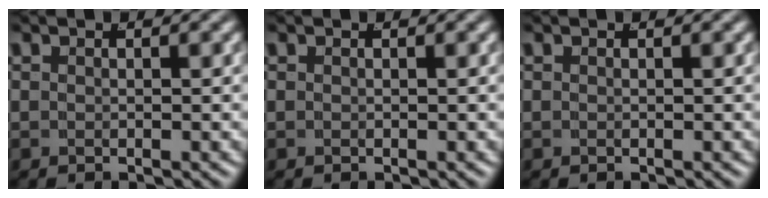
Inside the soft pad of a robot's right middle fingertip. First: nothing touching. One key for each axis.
{"total": 0.0}
{"total": 0.0}